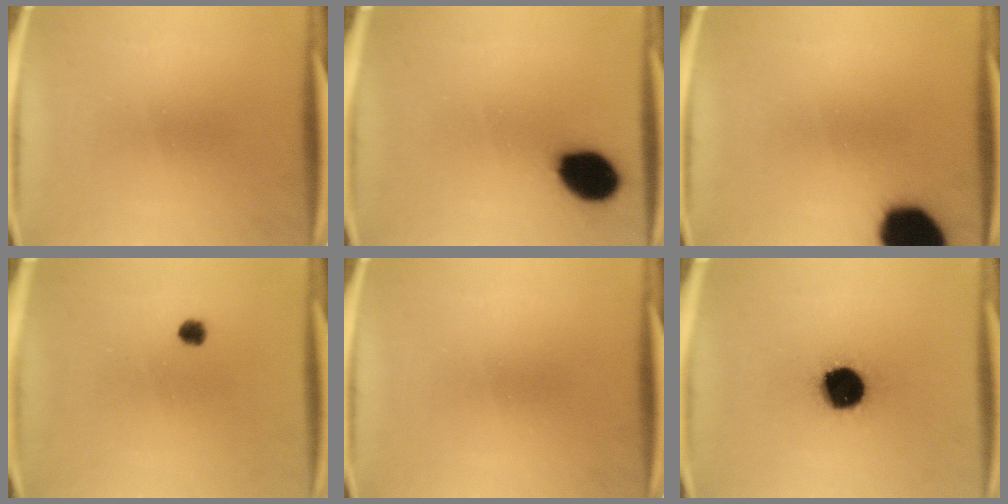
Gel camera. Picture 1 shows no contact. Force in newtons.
{"total": 12.3}
{"total": 17.8}
{"total": 1.7}
{"total": 0.0}
{"total": 15.2}